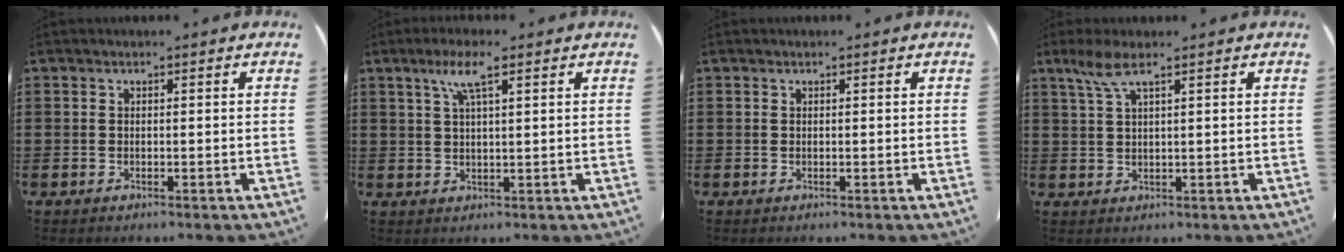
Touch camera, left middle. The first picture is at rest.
{"total": 5.1, "force": [2.8, 0.7, 4.2], "torque": [-0.089, 0.007, 0.046]}
{"total": 0.0}
{"total": 4.0, "force": [2.3, 0.6, 3.2], "torque": [-0.075, -0.001, 0.039]}